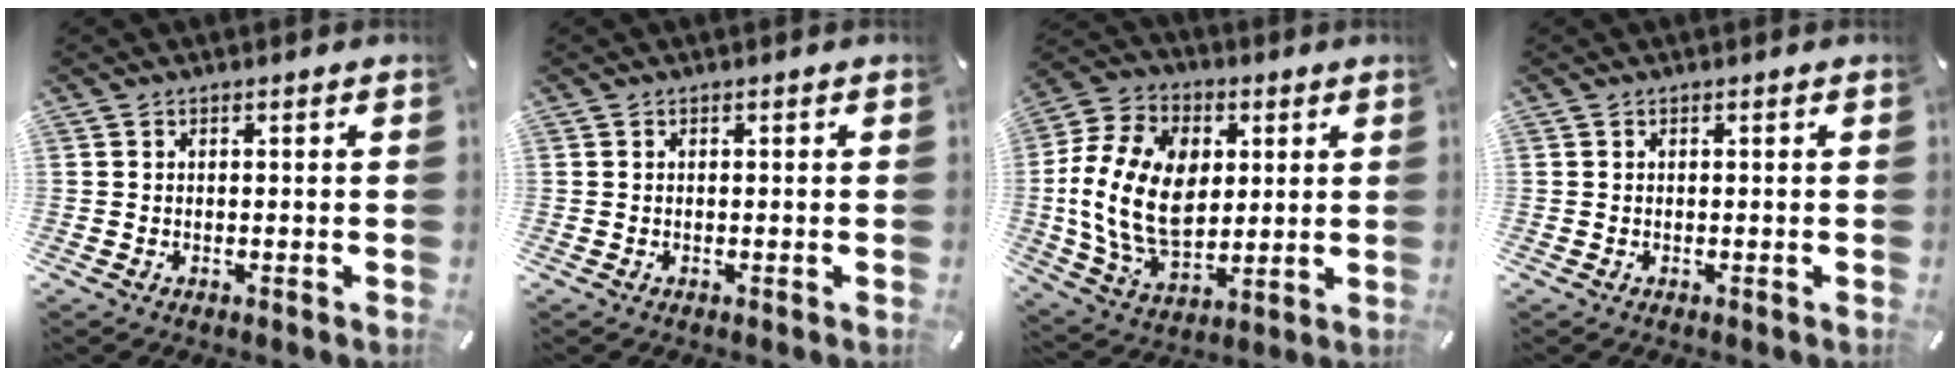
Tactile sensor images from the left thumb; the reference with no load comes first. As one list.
[{"total": 0.0}, {"total": 19.3, "force": [1.2, 13.9, 13.4], "torque": [-0.290, 0.007, 0.022]}, {"total": 0.0}]